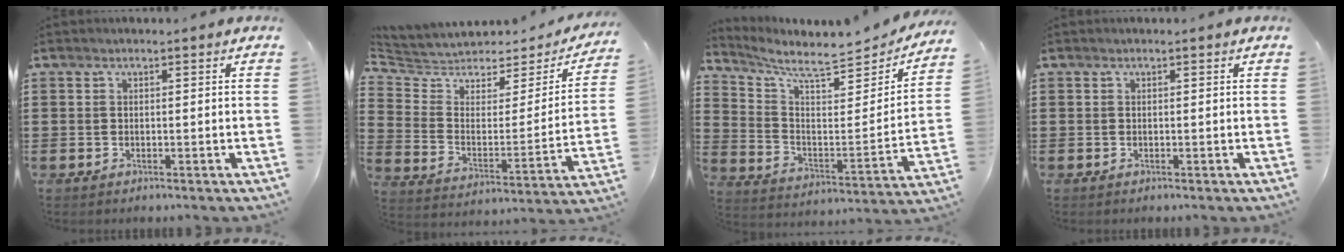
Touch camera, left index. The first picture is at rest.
{"total": 4.5, "force": [4.0, 1.9, 0.3], "torque": [-0.041, -0.035, 0.065]}
{"total": 6.9, "force": [5.9, 0.9, 3.4], "torque": [-0.089, -0.054, 0.095]}
{"total": 0.0}